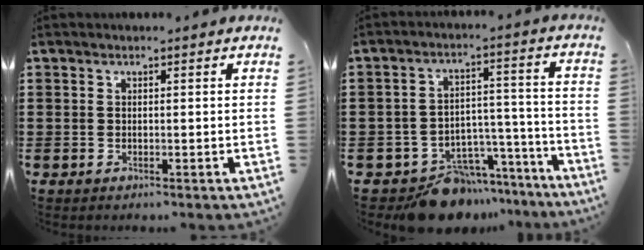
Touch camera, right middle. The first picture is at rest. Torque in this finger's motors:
{"motor_torque": [0.86, -0.73, 0.28, 0.08]}